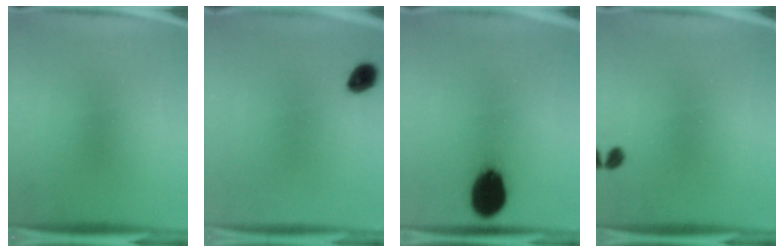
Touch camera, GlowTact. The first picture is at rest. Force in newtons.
{"total": 4.1}
{"total": 13.5}
{"total": 1.2}